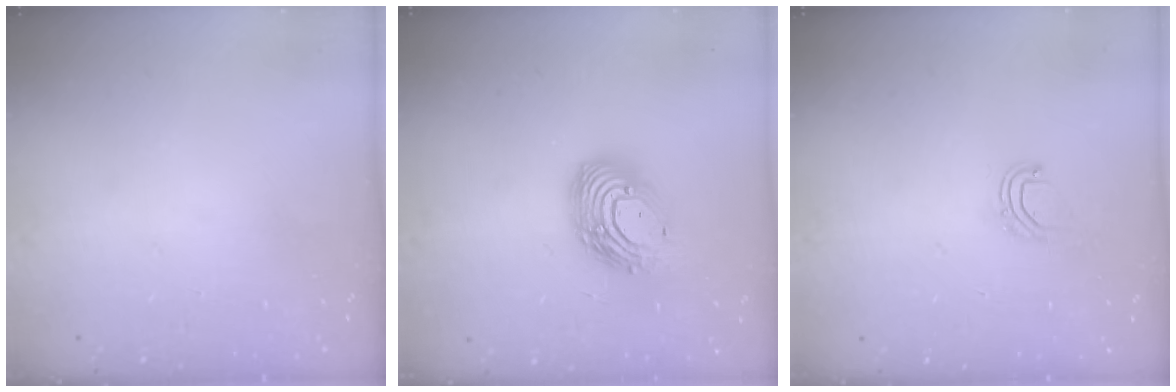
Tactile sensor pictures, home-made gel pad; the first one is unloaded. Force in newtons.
{"total": 15.3, "press": 15.3, "slide": 1.2}
{"total": 6.4, "press": 6.4, "slide": 0.4}